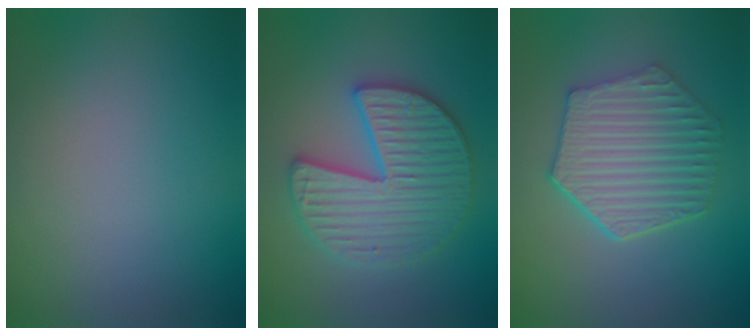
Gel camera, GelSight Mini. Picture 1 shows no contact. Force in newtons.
{"total": 6.0, "press": 5.9, "slide": 1.0}
{"total": 6.5, "press": 4.9, "slide": 4.3}